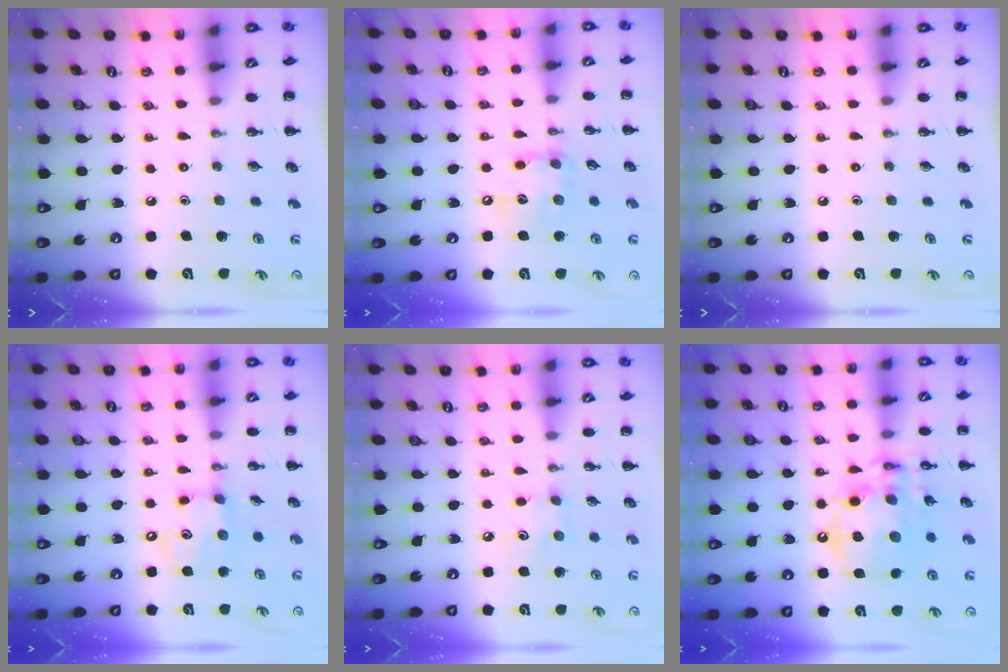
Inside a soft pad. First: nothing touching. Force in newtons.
{"total": 11.6, "press": 11.4, "slide": 1.8}
{"total": 0.0}
{"total": 9.6, "press": 9.4, "slide": 1.6}
{"total": 4.2, "press": 4.0, "slide": 1.0}
{"total": 16.3, "press": 15.9, "slide": 3.4}